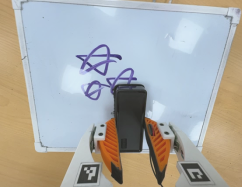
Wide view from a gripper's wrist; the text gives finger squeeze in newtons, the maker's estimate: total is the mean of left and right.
{"total": 4.5, "left": 3.2, "right": 5.8}